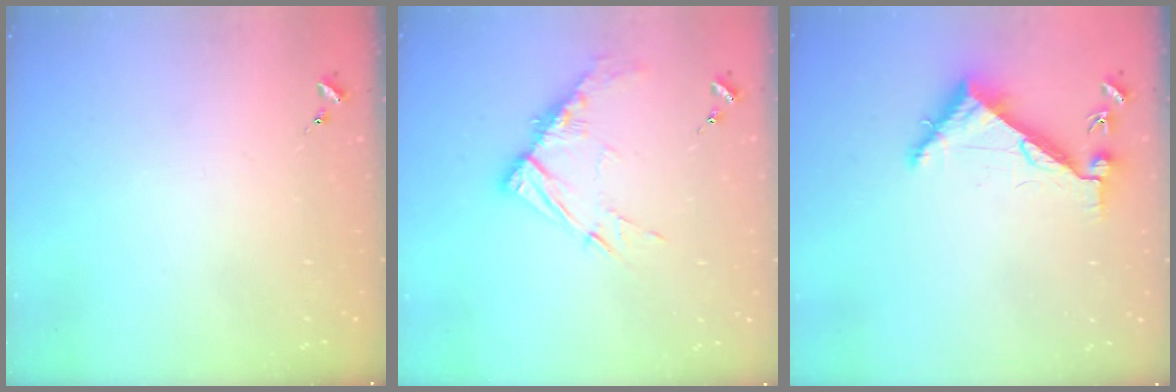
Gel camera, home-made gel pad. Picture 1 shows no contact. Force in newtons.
{"total": 11.3, "press": 11.2, "slide": 1.1}
{"total": 6.2, "press": 6.2, "slide": 0.7}